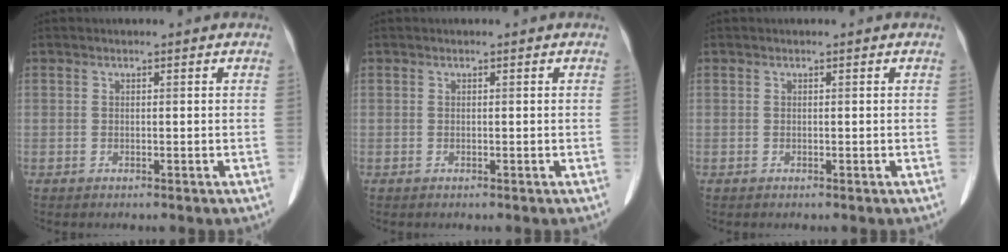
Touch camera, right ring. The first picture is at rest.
{"total": 0.0}
{"total": 0.0}